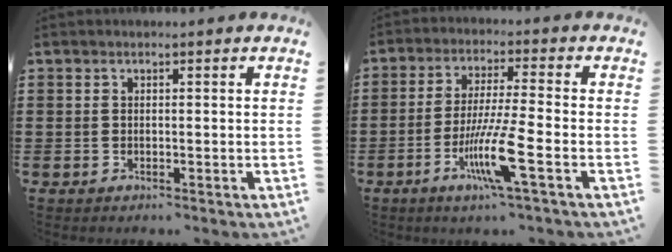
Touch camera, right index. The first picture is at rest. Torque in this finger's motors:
{"motor_torque": [2.14, 0.00, 0.78, 0.13]}